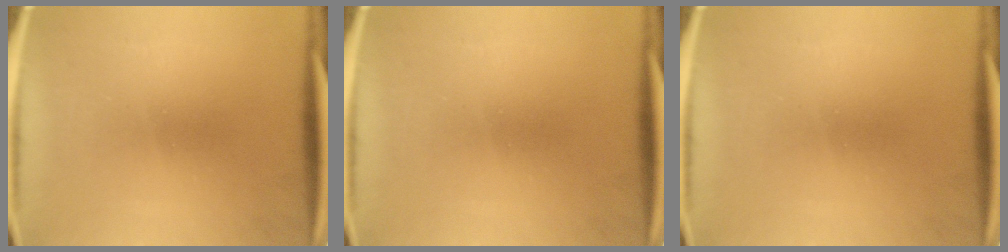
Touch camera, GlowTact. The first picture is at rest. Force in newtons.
{"total": 0.0}
{"total": 0.0}